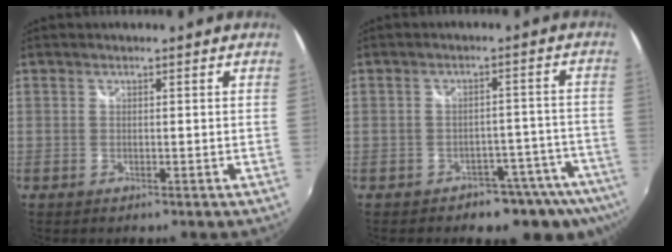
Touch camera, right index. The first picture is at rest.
{"total": 7.8, "force": [-5.8, 4.5, 2.6], "torque": [-0.029, 0.032, -0.069]}